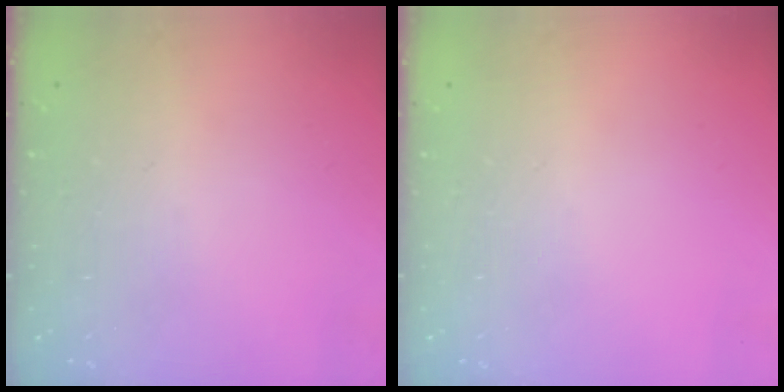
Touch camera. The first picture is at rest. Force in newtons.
{"total": 0.0}